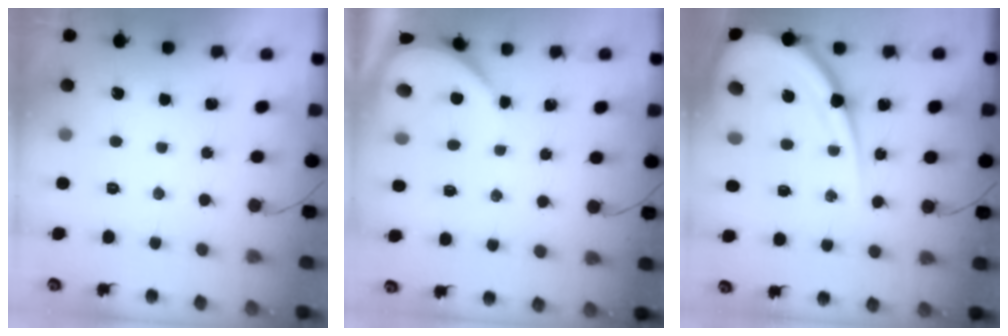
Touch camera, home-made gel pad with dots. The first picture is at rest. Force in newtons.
{"total": 3.9, "press": 3.8, "slide": 0.6}
{"total": 19.7, "press": 19.6, "slide": 1.9}